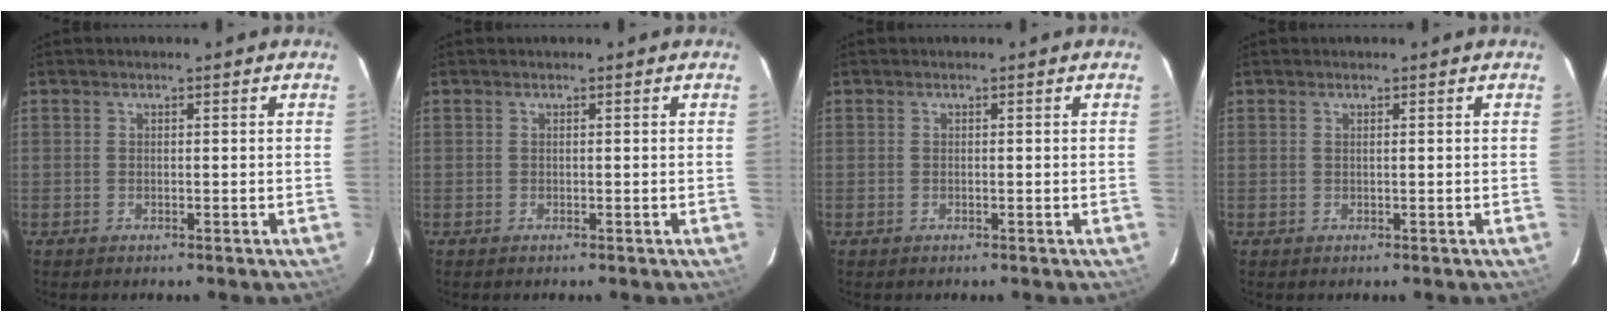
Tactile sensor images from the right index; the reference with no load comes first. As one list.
[{"total": 0.0}, {"total": 0.0}, {"total": 0.0}]